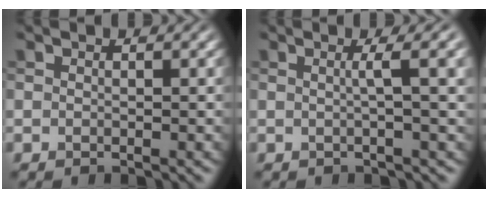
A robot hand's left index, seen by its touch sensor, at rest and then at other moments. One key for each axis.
{"total": 4.0, "fx": 0.6, "fy": 0.9, "fz": 3.8, "tx": -0.040, "ty": 0.011, "tz": 0.003}